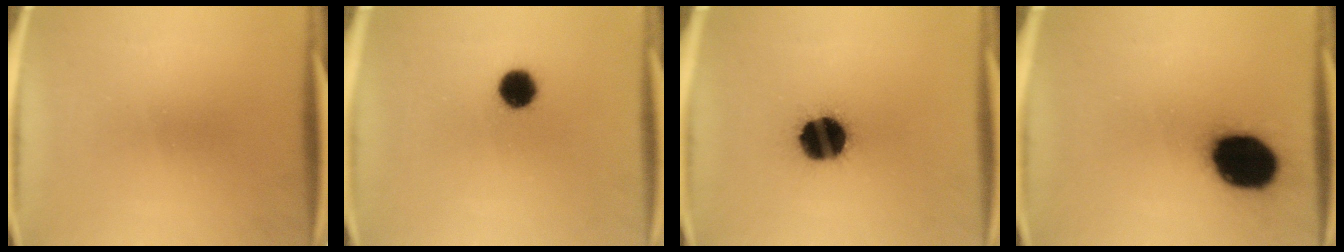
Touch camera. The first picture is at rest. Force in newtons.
{"total": 7.2}
{"total": 16.3}
{"total": 19.0}